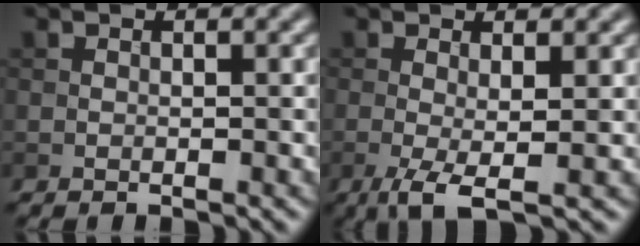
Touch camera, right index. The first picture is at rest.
{"total": 3.3, "force": [-0.9, 0.6, 3.1], "torque": [-0.065, -0.009, -0.016]}